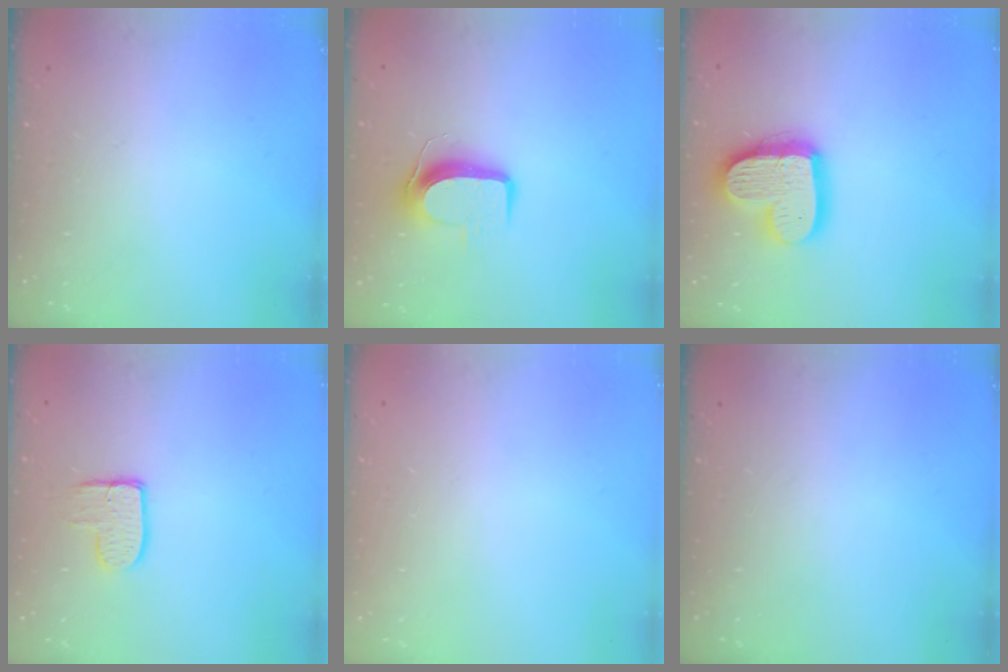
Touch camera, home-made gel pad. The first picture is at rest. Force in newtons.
{"total": 8.7, "press": 8.6, "slide": 0.7}
{"total": 17.4, "press": 17.3, "slide": 1.6}
{"total": 8.8, "press": 8.8, "slide": 0.6}
{"total": 0.0}
{"total": 0.0}